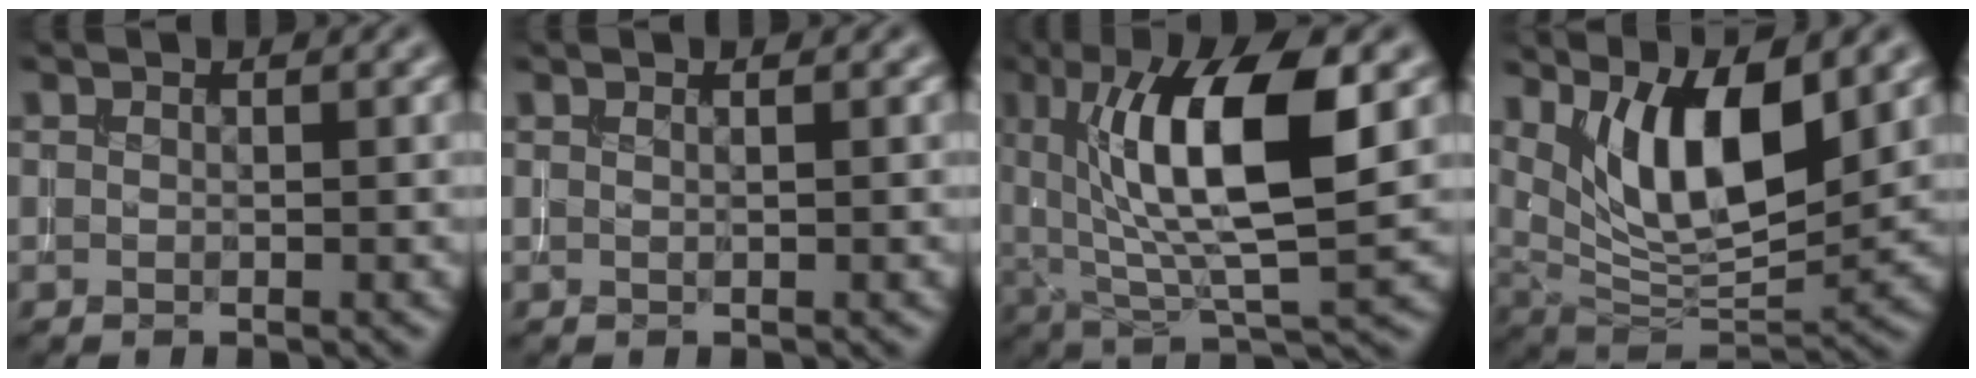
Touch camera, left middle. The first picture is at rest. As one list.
[{"total": 0.9, "force": [0.5, 0.3, 0.7], "torque": [-0.006, -0.006, -0.002]}, {"total": 11.7, "force": [2.9, 3.5, 10.8], "torque": [-0.177, 0.001, 0.053]}, {"total": 9.7, "force": [3.6, 3.6, 8.2], "torque": [-0.138, -0.020, 0.070]}]